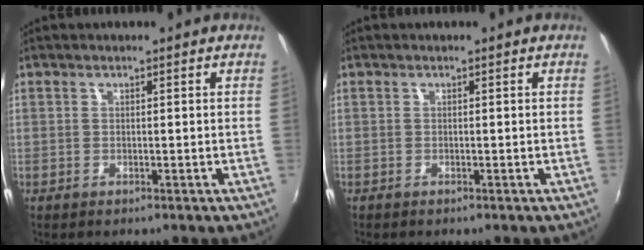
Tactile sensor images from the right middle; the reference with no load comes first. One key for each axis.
{"total": 0.0}